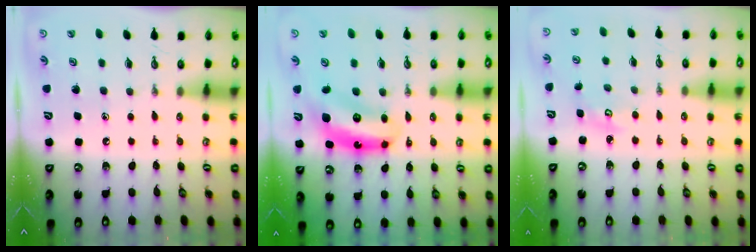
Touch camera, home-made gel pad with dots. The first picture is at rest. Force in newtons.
{"total": 7.5, "press": 7.4, "slide": 0.7}
{"total": 2.8, "press": 2.8, "slide": 0.3}